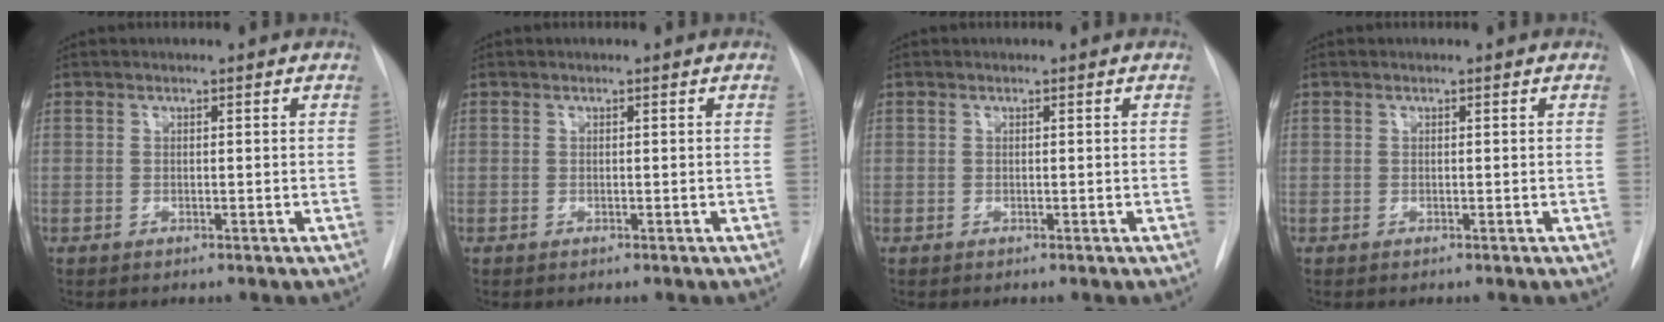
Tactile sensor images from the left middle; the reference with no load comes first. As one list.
[{"total": 0.0}, {"total": 0.0}, {"total": 0.0}]